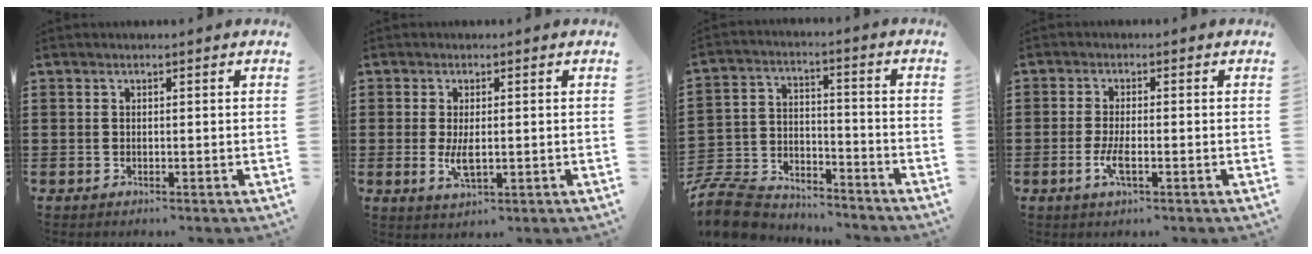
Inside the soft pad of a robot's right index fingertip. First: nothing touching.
{"total": 3.5, "force": [-0.2, 1.3, 3.2], "torque": [-0.073, -0.004, -0.008]}
{"total": 9.9, "force": [-9.2, 2.8, 2.2], "torque": [-0.065, 0.019, -0.187]}
{"total": 3.4, "force": [-1.3, 0.7, 3.1], "torque": [-0.071, -0.007, -0.029]}